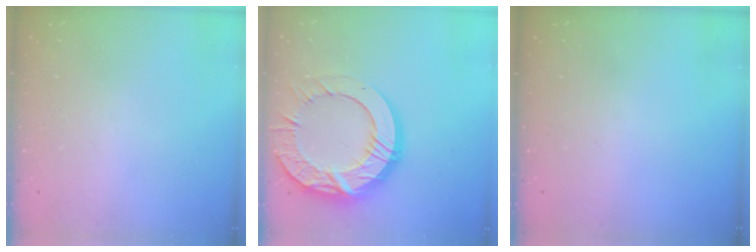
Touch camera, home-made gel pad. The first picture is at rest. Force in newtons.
{"total": 22.7, "press": 22.7, "slide": 1.8}
{"total": 0.0}